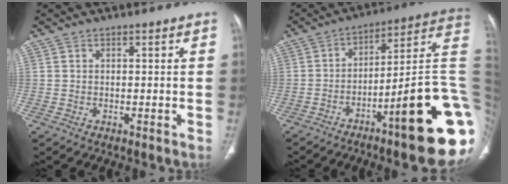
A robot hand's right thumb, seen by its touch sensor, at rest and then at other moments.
{"total": 23.6, "force": [-7.4, 3.9, 22.1], "torque": [-0.224, 0.049, -0.103]}